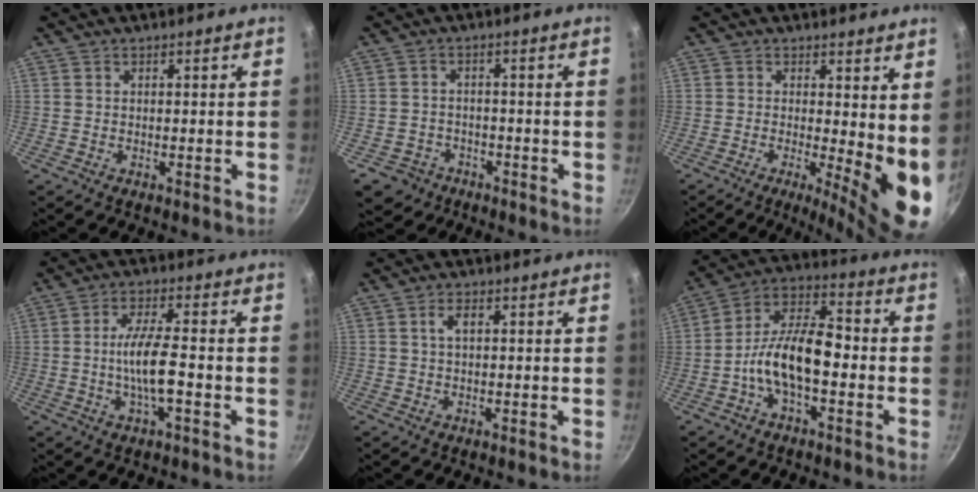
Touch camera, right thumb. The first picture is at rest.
{"total": 5.1, "force": [-2.6, 4.2, 1.3], "torque": [-0.010, 0.025, -0.035]}
{"total": 10.1, "force": [0.1, 2.9, 9.7], "torque": [-0.115, -0.025, 0.003]}
{"total": 8.9, "force": [-1.5, 1.9, 8.6], "torque": [-0.166, 0.014, -0.035]}
{"total": 2.2, "force": [0.5, 1.1, 1.9], "torque": [-0.030, 0.006, 0.011]}
{"total": 13.1, "force": [-3.1, 6.3, 11.1], "torque": [-0.183, 0.047, -0.070]}